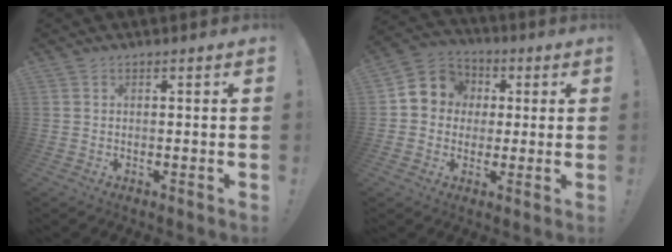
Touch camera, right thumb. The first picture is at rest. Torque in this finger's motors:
{"motor_torque": [0.97, 1.40, 0.37, -0.29, -0.01]}